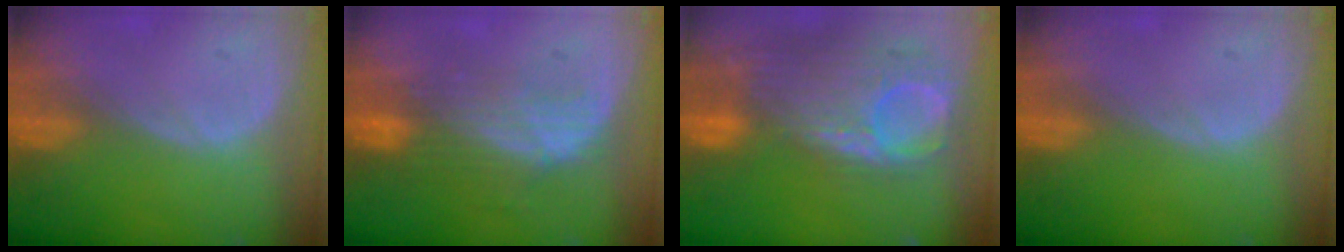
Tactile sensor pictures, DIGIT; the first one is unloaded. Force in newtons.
{"total": 7.5, "press": 6.9, "slide": 2.8}
{"total": 12.5, "press": 10.6, "slide": 6.6}
{"total": 0.0}